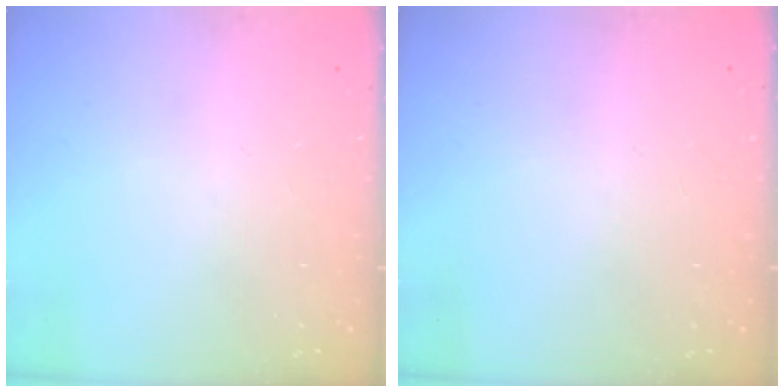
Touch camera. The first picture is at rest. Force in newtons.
{"total": 2.4, "press": 2.4, "slide": 0.2}